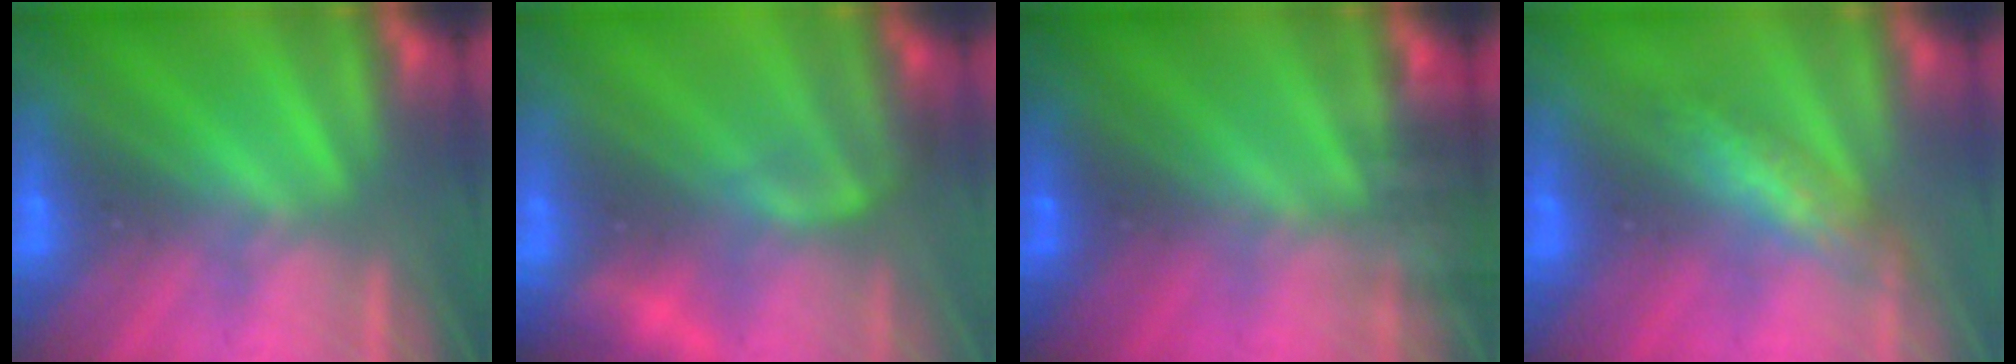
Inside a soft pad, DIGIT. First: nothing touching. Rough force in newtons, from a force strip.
{"total": 8.1}
{"total": 7.3}
{"total": 2.5}